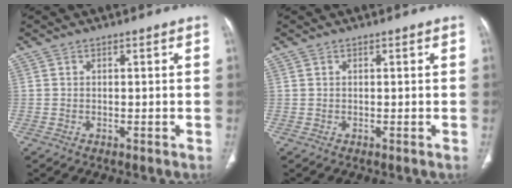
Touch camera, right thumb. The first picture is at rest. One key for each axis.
{"total": 0.0}